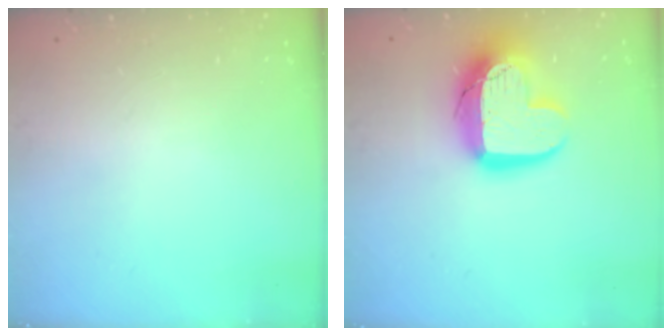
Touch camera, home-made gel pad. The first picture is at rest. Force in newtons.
{"total": 16.1, "press": 16.1, "slide": 1.1}